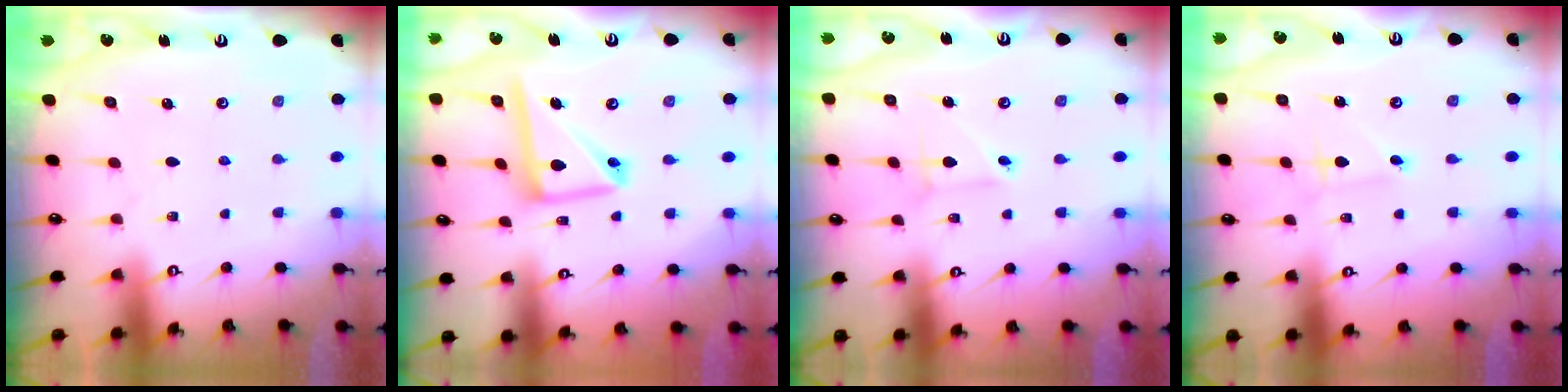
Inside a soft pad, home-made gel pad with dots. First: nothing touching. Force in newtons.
{"total": 12.8, "press": 12.7, "slide": 1.2}
{"total": 4.6, "press": 4.6, "slide": 0.2}
{"total": 2.2, "press": 2.1, "slide": 0.3}